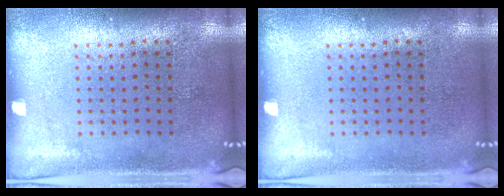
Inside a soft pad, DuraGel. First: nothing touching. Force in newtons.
{"total": 0.0}